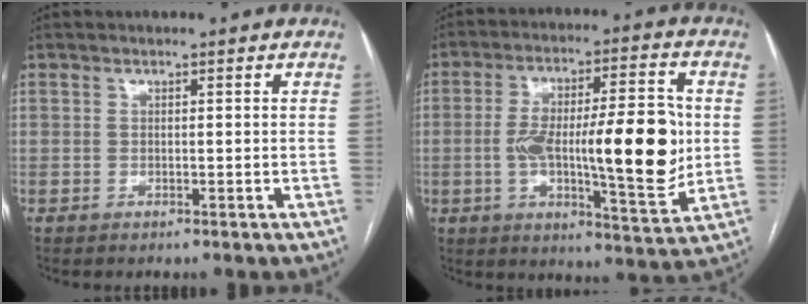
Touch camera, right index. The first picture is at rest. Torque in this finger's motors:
{"motor_torque": [1.22, 0.32, 1.05, 0.21]}